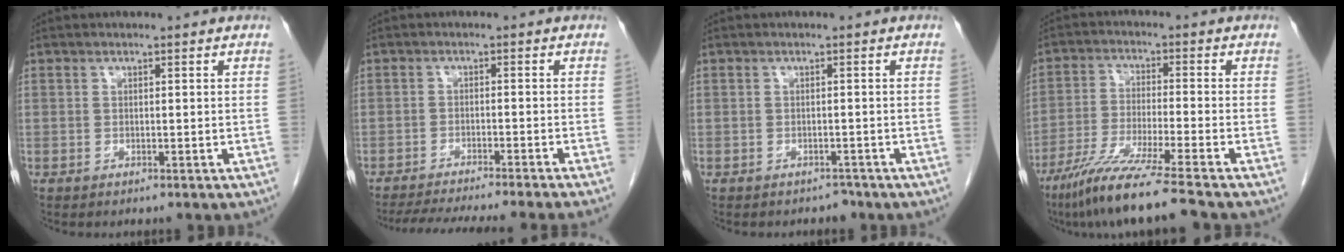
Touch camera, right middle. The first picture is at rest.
{"total": 12.8, "force": [-11.3, -1.4, 5.8], "torque": [-0.068, -0.027, -0.165]}
{"total": 1.4, "force": [-1.2, 0.7, -0.2], "torque": [0.004, 0.001, -0.018]}
{"total": 11.2, "force": [-8.5, -1.4, 7.1], "torque": [-0.127, -0.043, -0.151]}